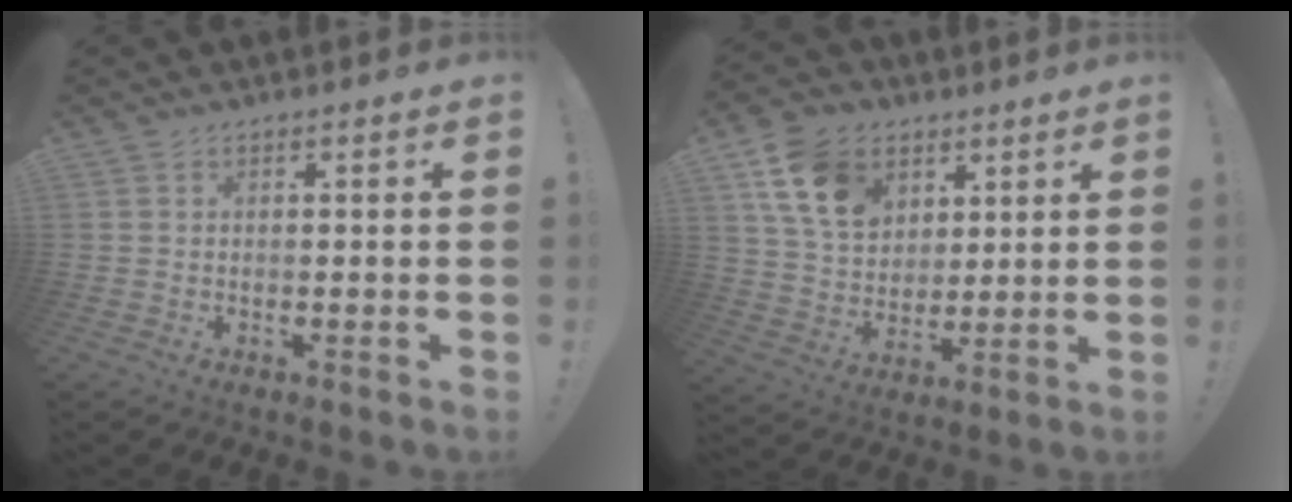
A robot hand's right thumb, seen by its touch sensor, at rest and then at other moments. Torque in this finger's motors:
{"motor_torque": [1.72, 2.08, 0.30, -0.21, 0.16]}